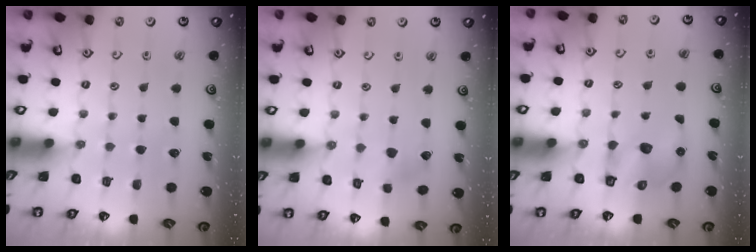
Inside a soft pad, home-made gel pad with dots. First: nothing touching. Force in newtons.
{"total": 3.3, "press": 3.3, "slide": 0.4}
{"total": 6.6, "press": 6.6, "slide": 0.8}